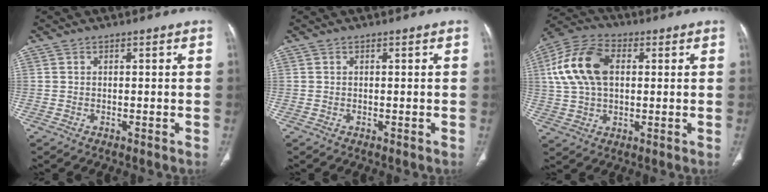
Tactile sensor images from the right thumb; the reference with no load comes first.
{"total": 0.0}
{"total": 14.2, "force": [2.8, 9.0, 10.6], "torque": [-0.211, 0.021, 0.048]}